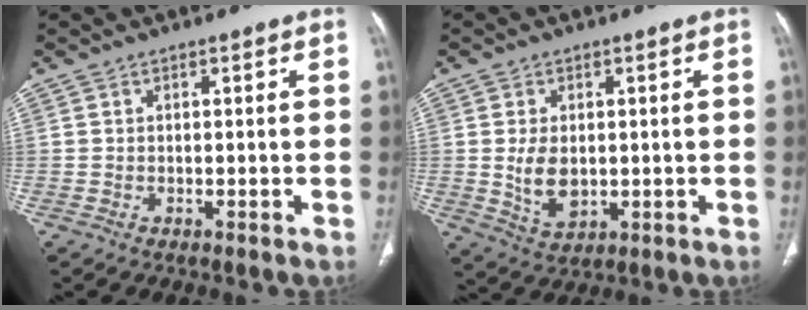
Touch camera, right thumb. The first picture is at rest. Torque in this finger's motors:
{"motor_torque": [-0.24, 0.81, 0.35, 0.44, 0.22]}